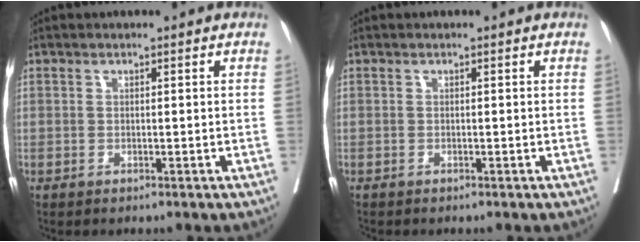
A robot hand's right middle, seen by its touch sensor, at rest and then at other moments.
{"total": 0.8, "force": [-0.8, -0.1, 0.2], "torque": [-0.006, -0.001, -0.016]}